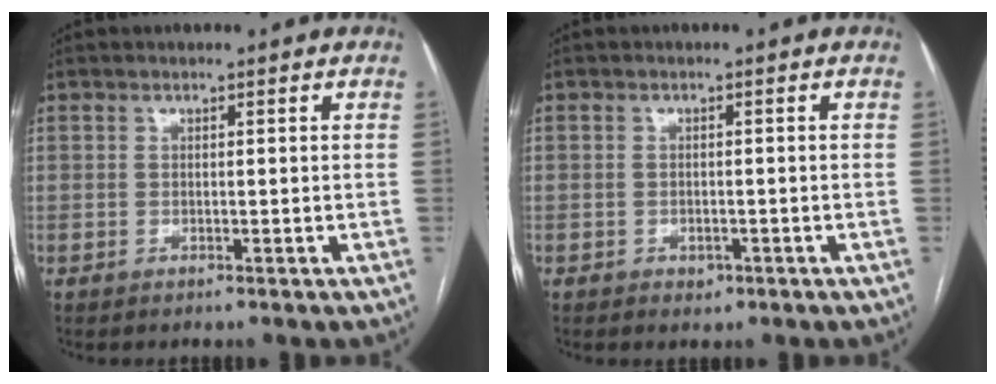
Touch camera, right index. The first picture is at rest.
{"total": 1.5, "force": [-0.8, 1.2, 0.6], "torque": [-0.009, 0.003, -0.005]}